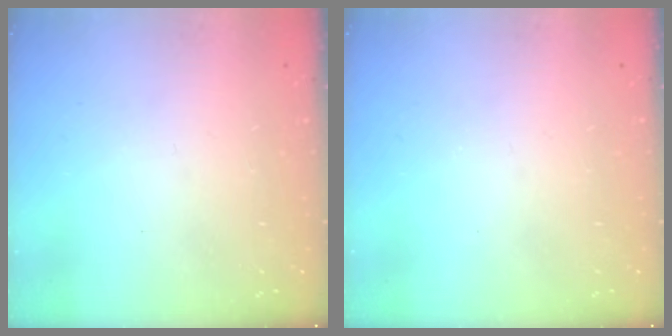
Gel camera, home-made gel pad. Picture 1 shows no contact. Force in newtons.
{"total": 0.0}